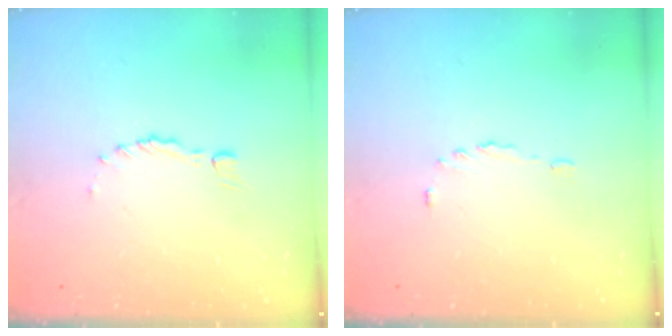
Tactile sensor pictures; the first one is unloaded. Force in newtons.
{"total": 2.9, "press": 2.9, "slide": 0.5}